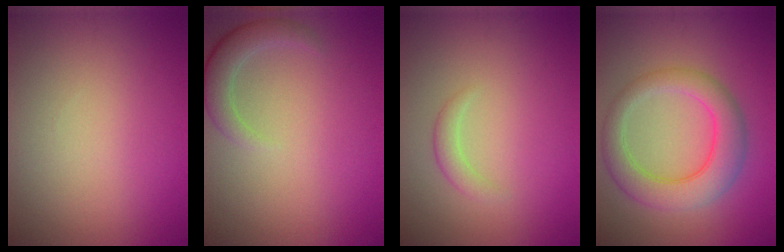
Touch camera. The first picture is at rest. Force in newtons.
{"total": 2.8, "press": 2.7, "slide": 0.4}
{"total": 1.3, "press": 1.3, "slide": 0.1}
{"total": 5.6, "press": 5.6, "slide": 0.2}